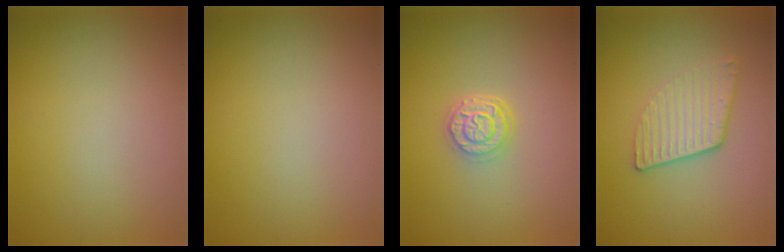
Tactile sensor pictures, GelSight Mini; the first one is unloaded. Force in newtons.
{"total": 0.0}
{"total": 2.7, "press": 2.2, "slide": 1.6}
{"total": 3.1, "press": 2.6, "slide": 1.6}